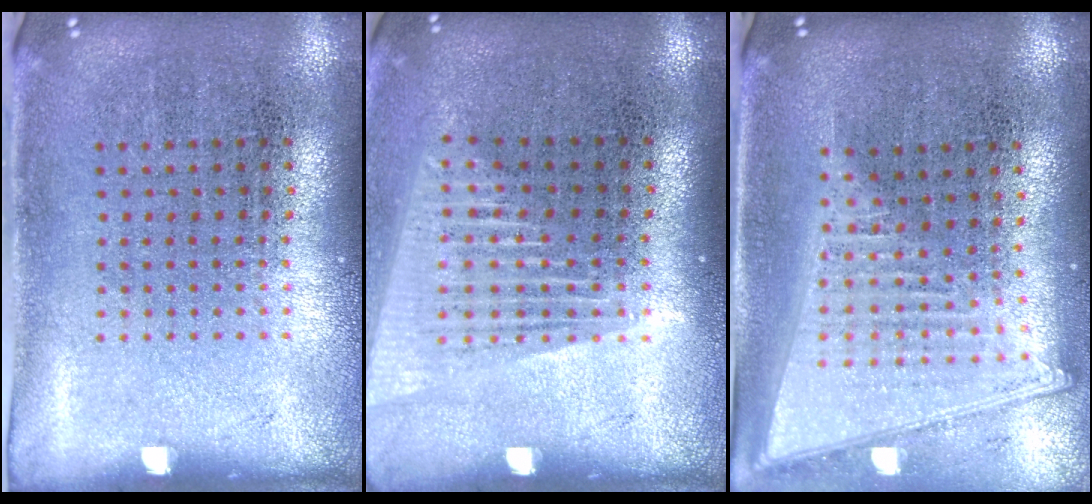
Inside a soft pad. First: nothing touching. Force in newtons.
{"total": 1.6, "press": 1.4, "slide": 0.7}
{"total": 2.1, "press": 1.8, "slide": 1.2}